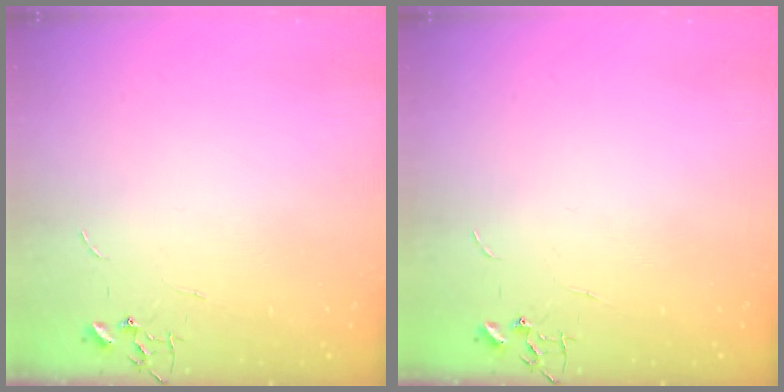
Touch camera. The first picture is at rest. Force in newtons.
{"total": 0.0}